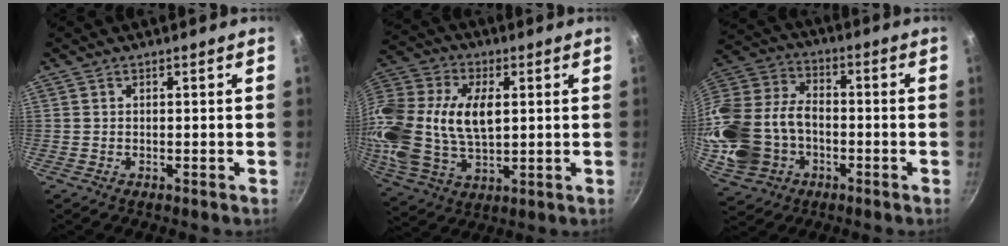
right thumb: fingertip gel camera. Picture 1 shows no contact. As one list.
[{"total": 23.5, "force": [3.0, 14.6, 18.2], "torque": [-0.400, 0.018, 0.055]}, {"total": 22.1, "force": [-3.7, 16.2, 14.6], "torque": [-0.304, 0.045, -0.056]}]